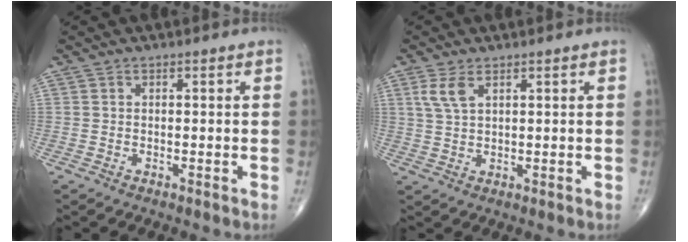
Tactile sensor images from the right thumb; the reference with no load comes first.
{"total": 3.9, "force": [1.9, 1.7, 2.9], "torque": [-0.065, 0.003, 0.047]}